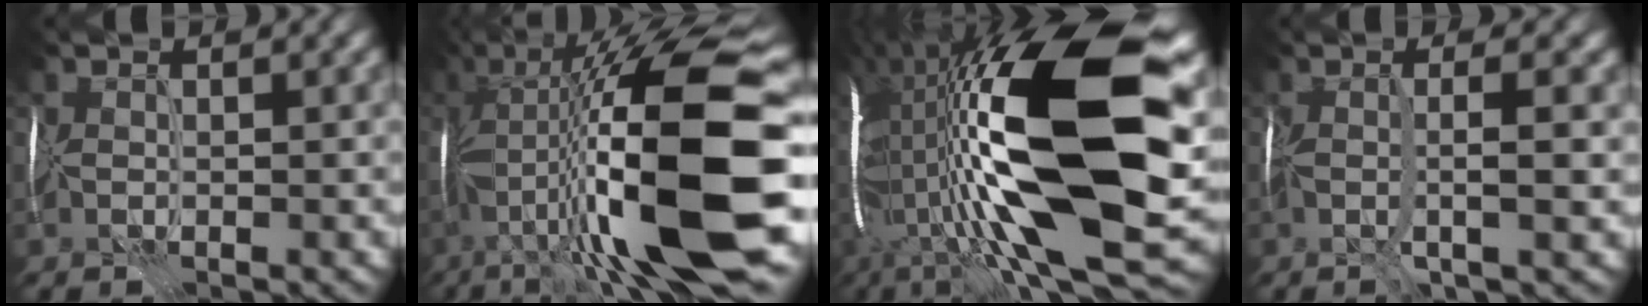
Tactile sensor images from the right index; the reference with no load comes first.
{"total": 16.6, "force": [-2.7, 4.1, 15.8], "torque": [-0.276, 0.035, -0.048]}
{"total": 21.2, "force": [-0.1, 7.5, 19.9], "torque": [-0.394, 0.015, -0.022]}
{"total": 2.6, "force": [-0.4, 0.2, 2.6], "torque": [-0.048, -0.003, -0.008]}